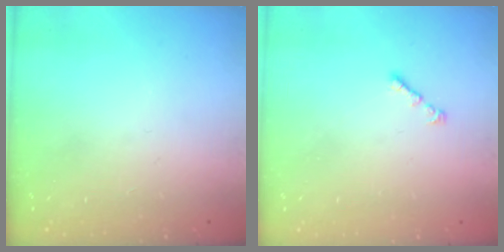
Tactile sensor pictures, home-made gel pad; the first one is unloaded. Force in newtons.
{"total": 0.9, "press": 0.8, "slide": 0.5}